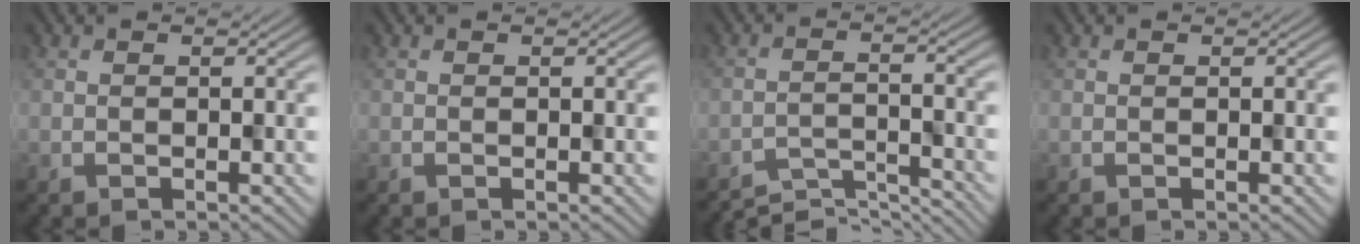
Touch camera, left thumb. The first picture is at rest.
{"total": 0.0}
{"total": 7.0, "force": [-6.7, 1.0, 1.8], "torque": [-0.029, 0.002, -0.101]}
{"total": 0.0}